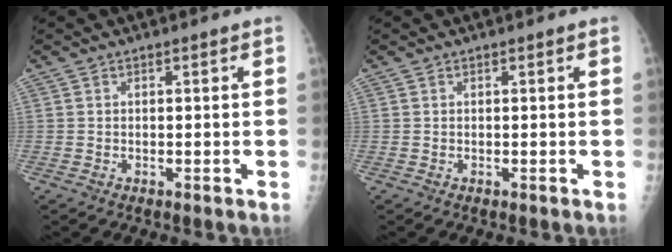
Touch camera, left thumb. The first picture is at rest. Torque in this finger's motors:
{"motor_torque": [0.16, 0.15, 0.01, 0.01, 0.00]}